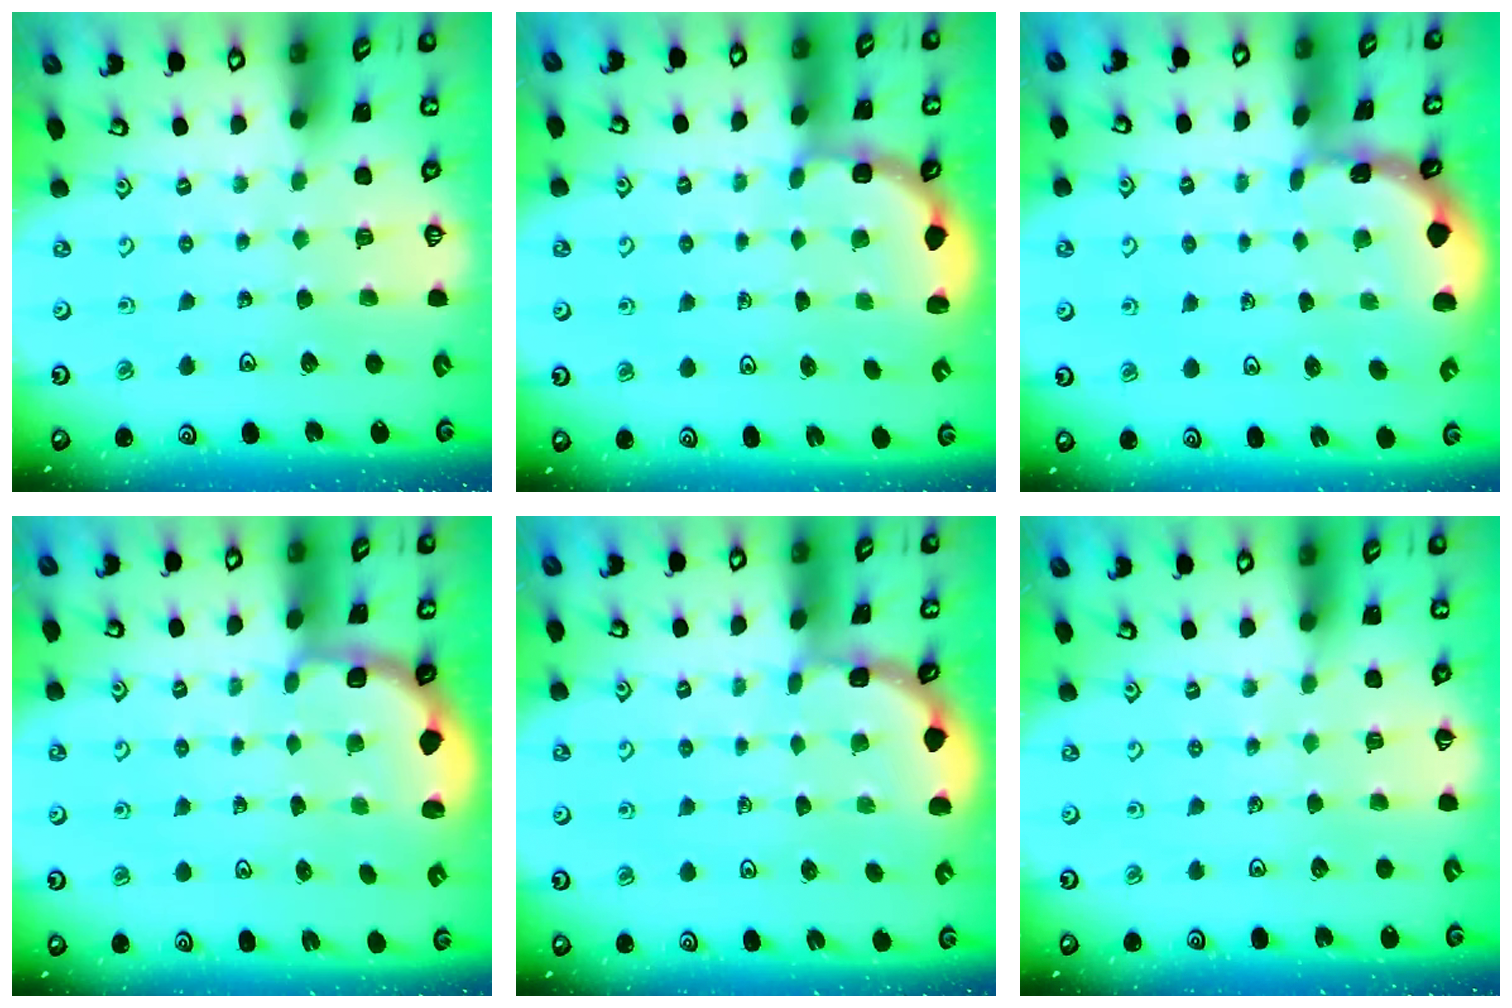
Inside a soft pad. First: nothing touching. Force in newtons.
{"total": 3.0, "press": 2.3, "slide": 1.8}
{"total": 1.0, "press": 1.0, "slide": 0.2}
{"total": 2.3, "press": 2.2, "slide": 0.6}
{"total": 1.6, "press": 1.6, "slide": 0.1}
{"total": 2.7, "press": 2.7, "slide": 0.2}